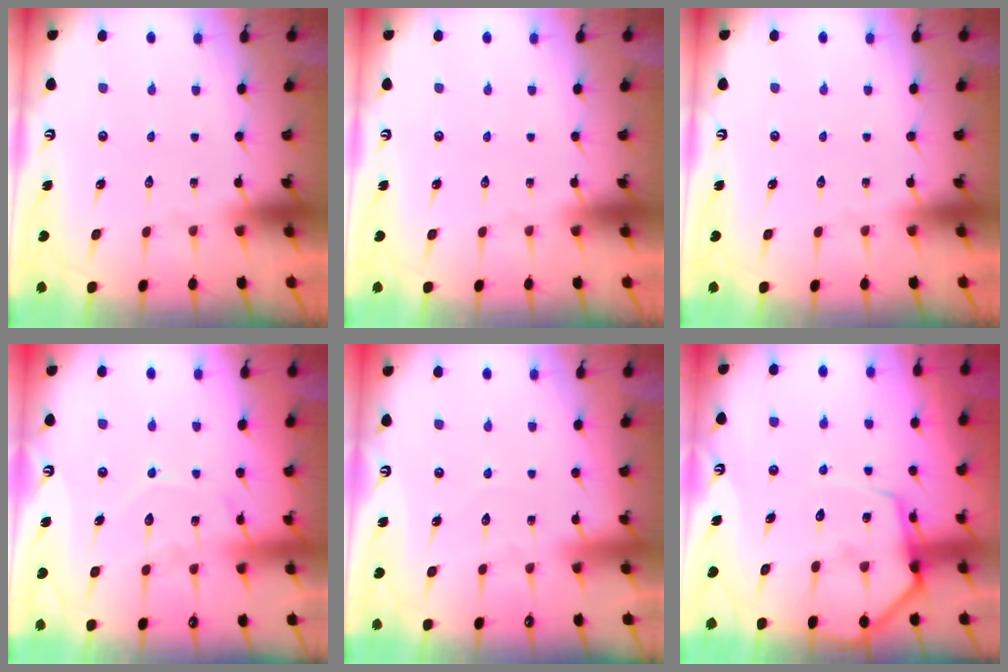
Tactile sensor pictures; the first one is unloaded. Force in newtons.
{"total": 0.0}
{"total": 0.0}
{"total": 10.8, "press": 10.8, "slide": 0.9}
{"total": 2.9, "press": 2.9, "slide": 0.3}
{"total": 10.8, "press": 10.7, "slide": 1.2}